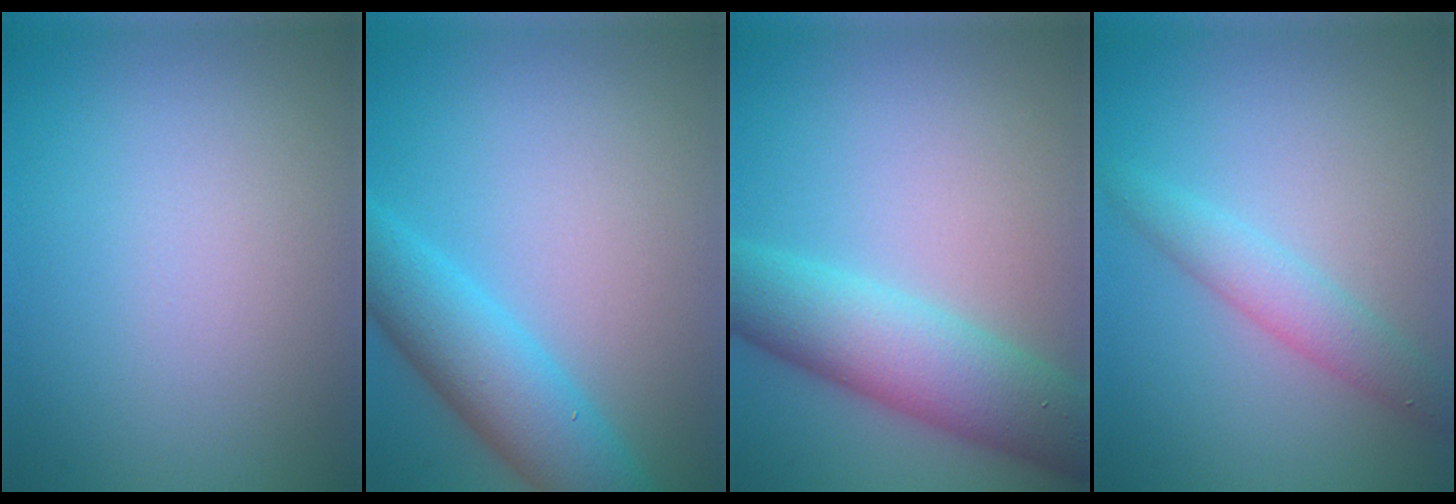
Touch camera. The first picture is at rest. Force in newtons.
{"total": 6.3, "press": 6.3, "slide": 0.3}
{"total": 7.8, "press": 7.8, "slide": 0.4}
{"total": 2.8, "press": 2.8, "slide": 0.0}